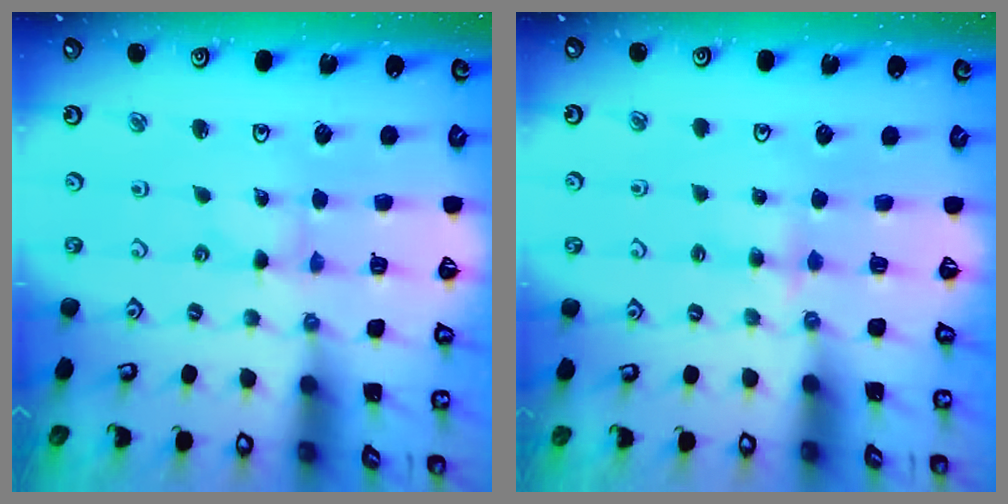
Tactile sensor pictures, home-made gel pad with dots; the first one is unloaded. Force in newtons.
{"total": 3.2, "press": 3.2, "slide": 0.5}